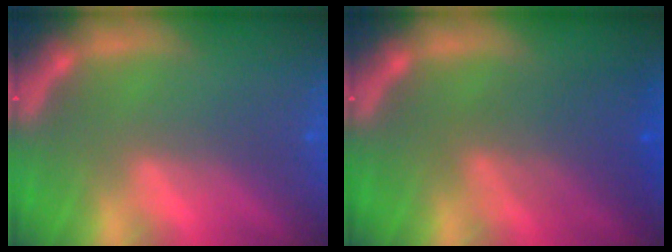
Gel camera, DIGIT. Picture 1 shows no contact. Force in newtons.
{"total": 4.5}